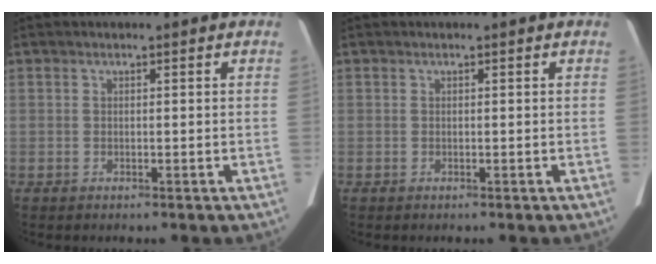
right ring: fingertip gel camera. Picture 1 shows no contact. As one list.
[{"total": 0.0}]